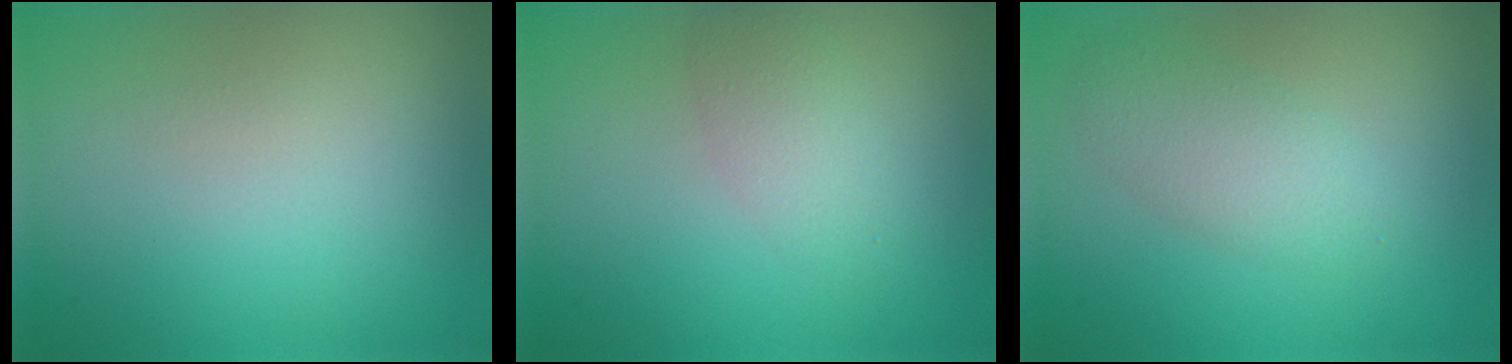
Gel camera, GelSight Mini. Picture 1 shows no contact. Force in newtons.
{"total": 2.1, "press": 2.1, "slide": 0.0}
{"total": 2.9, "press": 2.9, "slide": 0.0}